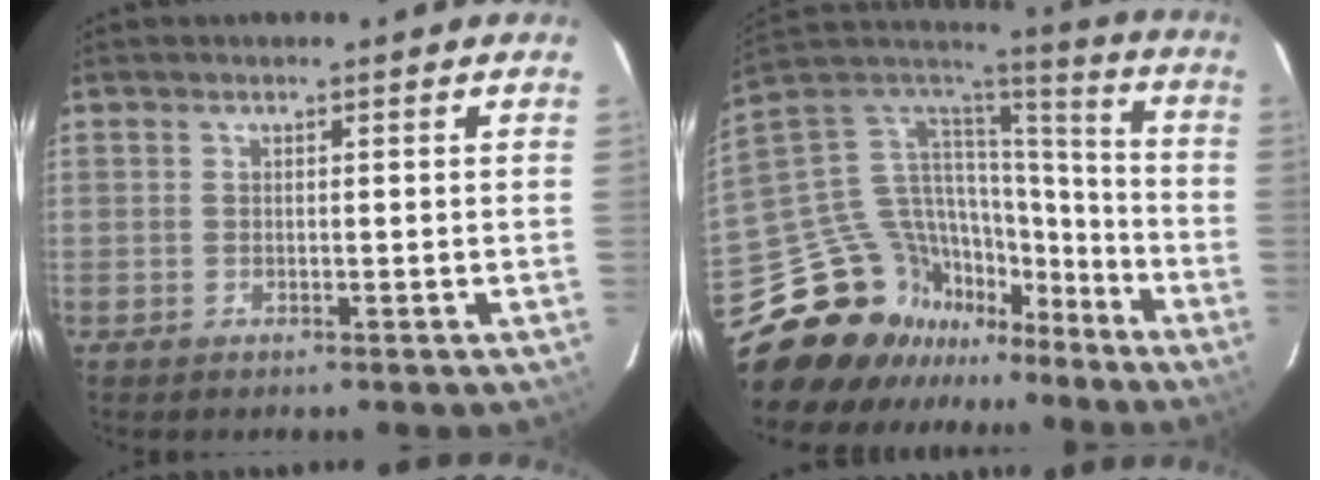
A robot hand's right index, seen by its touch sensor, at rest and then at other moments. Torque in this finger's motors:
{"motor_torque": [0.91, -1.23, -0.04, -0.11]}